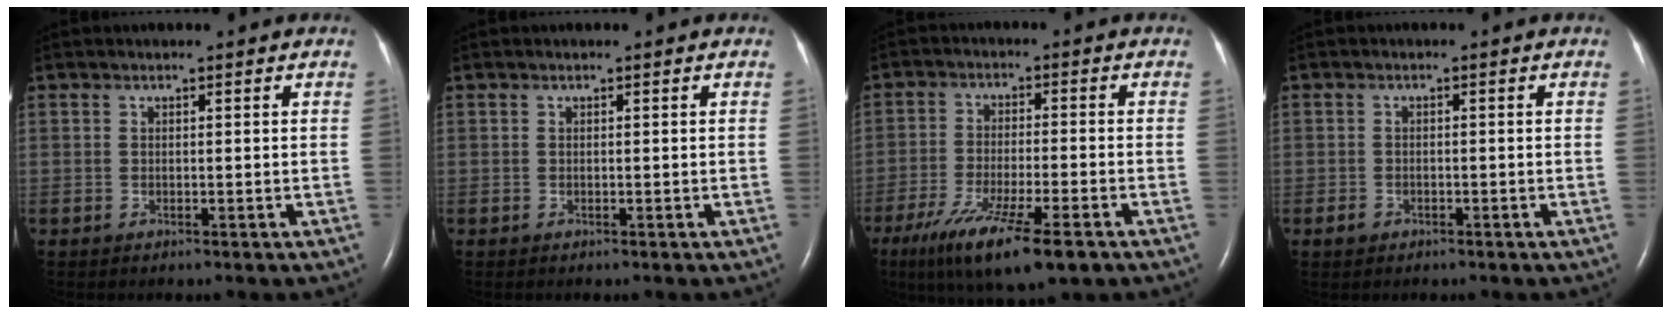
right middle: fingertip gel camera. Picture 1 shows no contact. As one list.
[{"total": 0.0}, {"total": 13.3, "force": [-8.2, 2.0, 10.3], "torque": [-0.181, -0.036, -0.133]}, {"total": 1.4, "force": [-0.9, 1.0, 0.5], "torque": [-0.013, 0.002, -0.013]}]